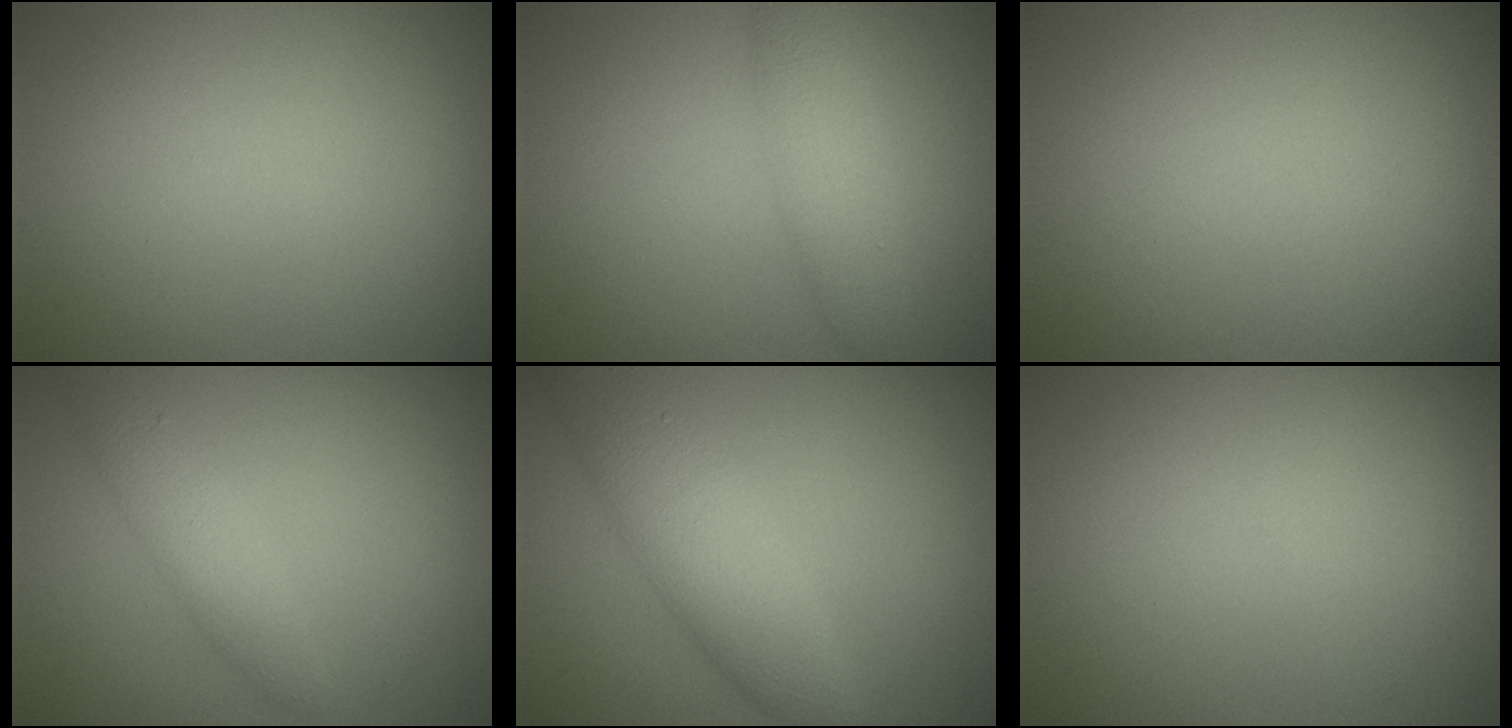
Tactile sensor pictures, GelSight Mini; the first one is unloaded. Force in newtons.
{"total": 3.8, "press": 3.8, "slide": 0.0}
{"total": 0.0}
{"total": 2.4, "press": 2.4, "slide": 0.1}
{"total": 5.1, "press": 5.1, "slide": 0.1}
{"total": 0.0}